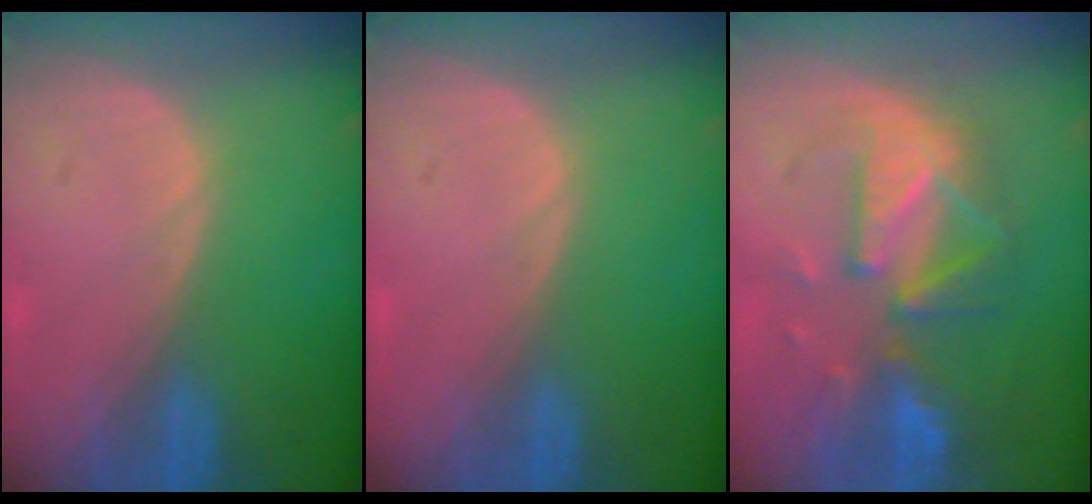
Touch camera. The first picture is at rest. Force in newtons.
{"total": 0.0}
{"total": 9.7, "press": 8.8, "slide": 4.0}